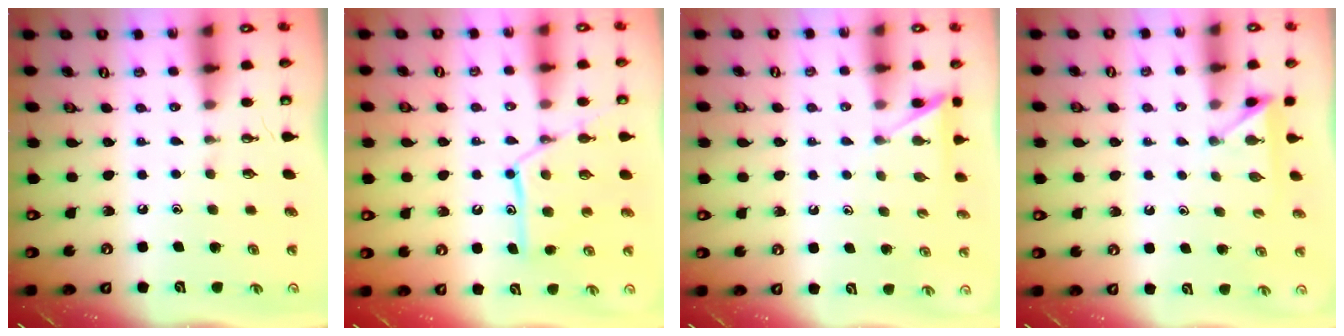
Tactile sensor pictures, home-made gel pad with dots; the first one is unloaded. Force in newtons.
{"total": 12.8, "press": 12.7, "slide": 1.1}
{"total": 5.7, "press": 5.7, "slide": 0.5}
{"total": 3.0, "press": 3.0, "slide": 0.4}